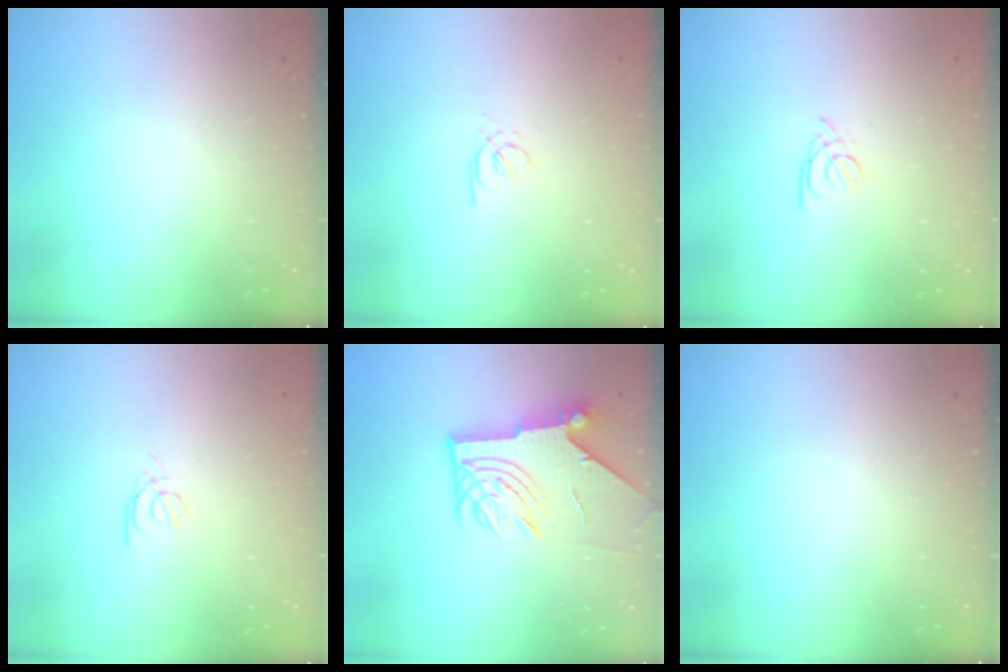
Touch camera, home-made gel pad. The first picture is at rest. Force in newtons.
{"total": 1.8, "press": 1.8, "slide": 0.5}
{"total": 1.8, "press": 1.7, "slide": 0.5}
{"total": 2.1, "press": 2.1, "slide": 0.2}
{"total": 10.2, "press": 10.1, "slide": 1.1}
{"total": 0.0}